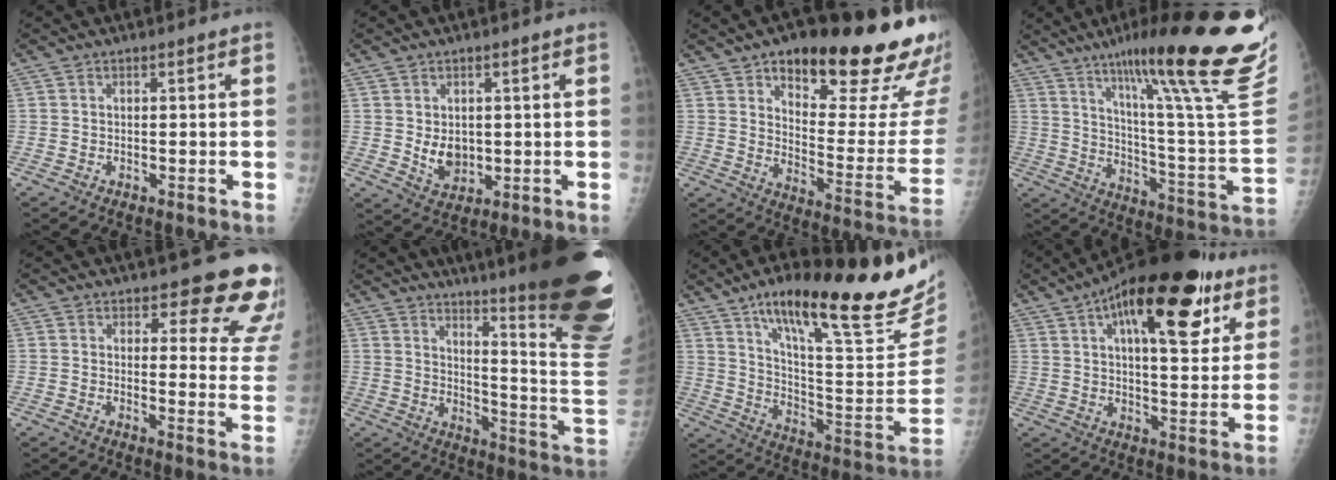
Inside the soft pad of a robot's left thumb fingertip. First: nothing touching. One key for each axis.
{"total": 5.3, "fx": 0.5, "fy": 4.0, "fz": 3.5, "tx": -0.038, "ty": -0.012, "tz": 0.024}
{"total": 28.9, "fx": 17.1, "fy": 9.5, "fz": 21.3, "tx": -0.246, "ty": -0.065, "tz": 0.244}
{"total": 31.5, "fx": 21.6, "fy": 2.9, "fz": 22.8, "tx": -0.303, "ty": -0.112, "tz": 0.316}
{"total": 14.6, "fx": 11.7, "fy": 4.8, "fz": 7.3, "tx": -0.033, "ty": -0.078, "tz": 0.115}
{"total": 30.3, "fx": 19.3, "fy": 3.6, "fz": 23.0, "tx": -0.215, "ty": -0.125, "tz": 0.255}
{"total": 30.2, "fx": 19.8, "fy": 6.7, "fz": 21.8, "tx": -0.295, "ty": -0.076, "tz": 0.304}
{"total": 24.7, "fx": 12.6, "fy": 9.8, "fz": 18.9, "tx": -0.258, "ty": -0.010, "tz": 0.184}